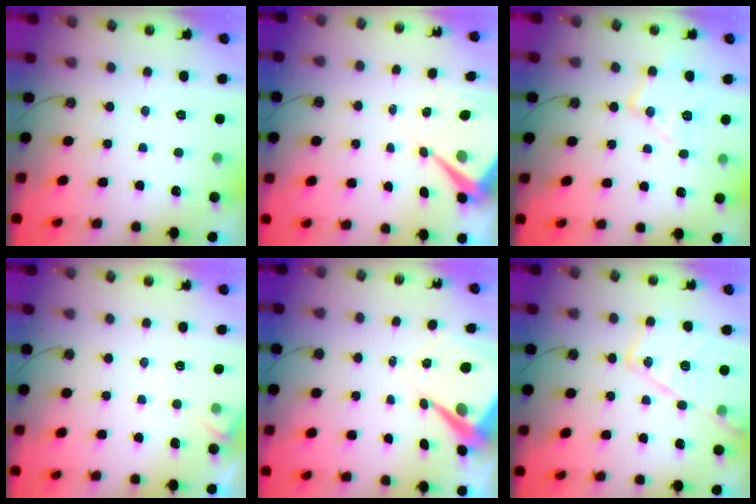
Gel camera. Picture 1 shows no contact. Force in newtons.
{"total": 8.3, "press": 8.3, "slide": 0.6}
{"total": 12.2, "press": 12.2, "slide": 0.8}
{"total": 6.0, "press": 6.0, "slide": 0.9}
{"total": 9.6, "press": 9.5, "slide": 0.9}
{"total": 16.8, "press": 16.7, "slide": 1.8}